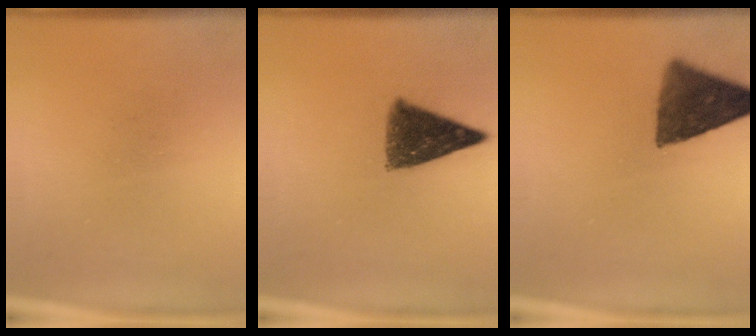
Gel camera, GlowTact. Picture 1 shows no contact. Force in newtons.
{"total": 9.0}
{"total": 10.4}